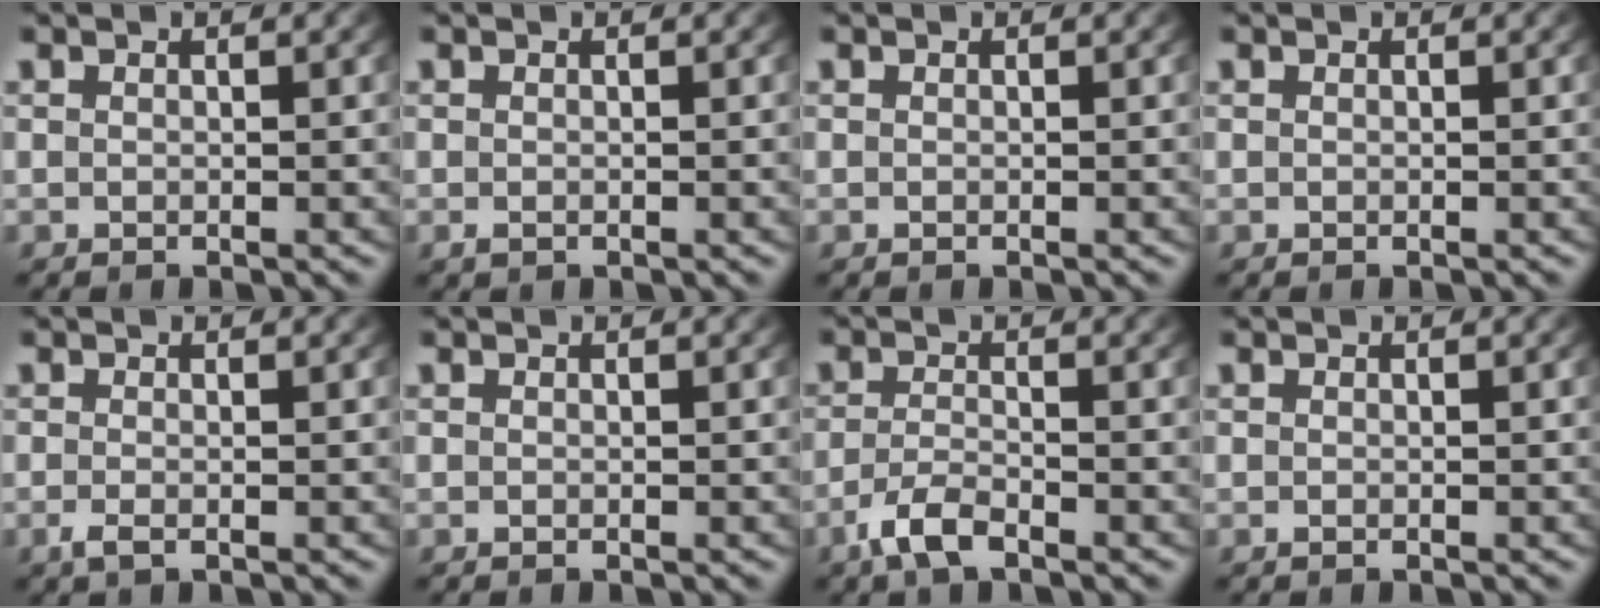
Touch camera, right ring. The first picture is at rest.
{"total": 0.6, "force": [-0.4, 0.3, 0.3], "torque": [-0.013, -0.008, -0.002]}
{"total": 0.0}
{"total": 0.0}
{"total": 1.3, "force": [-0.9, 0.4, 0.8], "torque": [-0.026, -0.013, -0.012]}
{"total": 0.0}
{"total": 2.8, "force": [-2.1, 0.7, 1.7], "torque": [-0.043, -0.009, -0.034]}
{"total": 0.0}